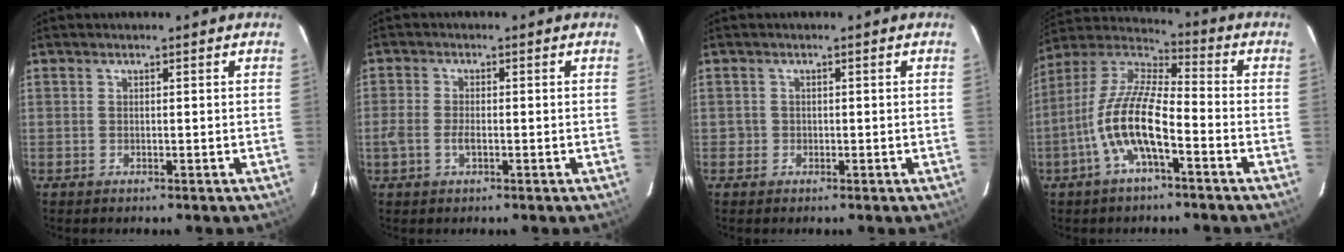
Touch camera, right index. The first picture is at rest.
{"total": 3.4, "force": [-1.2, 1.7, 2.7], "torque": [-0.060, -0.002, -0.024]}
{"total": 1.2, "force": [-0.4, 1.2, 0.0], "torque": [0.001, 0.001, -0.005]}
{"total": 12.9, "force": [-5.0, 3.5, 11.4], "torque": [-0.235, 0.004, -0.104]}